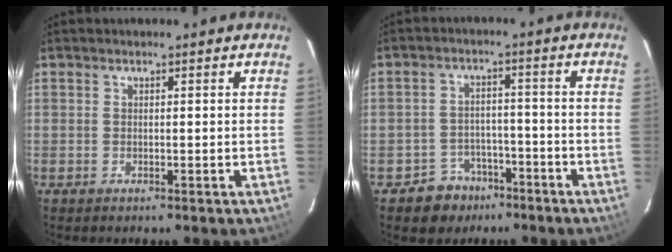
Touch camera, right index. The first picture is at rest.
{"total": 6.7, "force": [-4.4, 5.0, 0.4], "torque": [-0.021, 0.028, -0.058]}